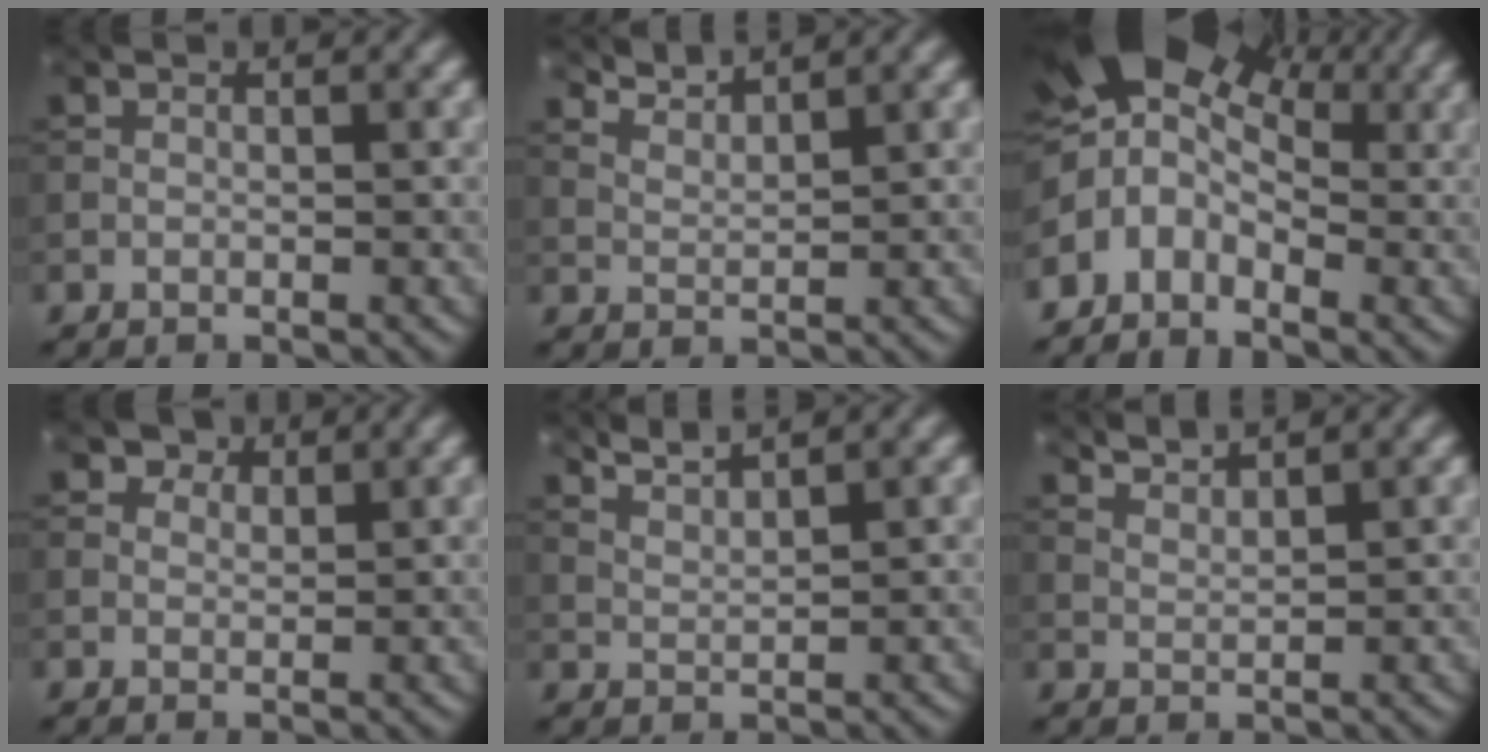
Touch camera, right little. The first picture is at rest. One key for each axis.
{"total": 2.5, "fx": 2.4, "fy": 0.2, "fz": 0.7, "tx": -0.013, "ty": -0.001, "tz": 0.049}
{"total": 8.5, "fx": -0.6, "fy": 6.2, "fz": 5.8, "tx": -0.099, "ty": 0.004, "tz": -0.032}
{"total": 2.9, "fx": 2.1, "fy": 1.7, "fz": 1.0, "tx": -0.024, "ty": -0.014, "tz": 0.039}
{"total": 2.8, "fx": 2.4, "fy": 0.4, "fz": 1.3, "tx": -0.021, "ty": 0.004, "tz": 0.046}
{"total": 2.4, "fx": 2.2, "fy": 0.3, "fz": 0.8, "tx": -0.012, "ty": 0.000, "tz": 0.042}